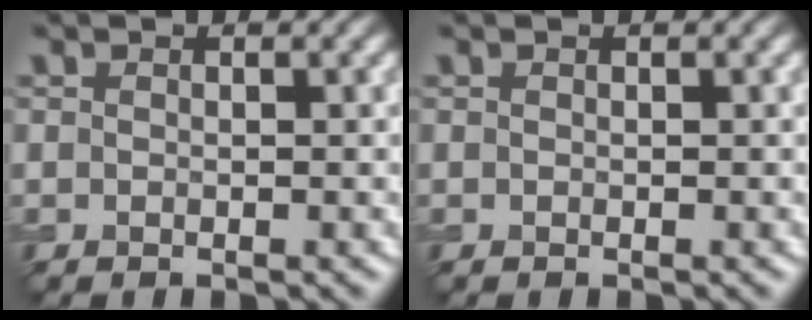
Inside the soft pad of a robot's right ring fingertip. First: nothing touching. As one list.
[{"total": 0.0}]